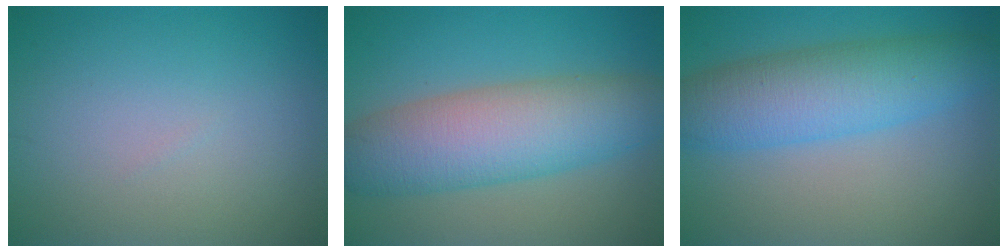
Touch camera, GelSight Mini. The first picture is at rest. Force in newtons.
{"total": 8.7, "press": 8.7, "slide": 0.5}
{"total": 7.2, "press": 7.2, "slide": 0.1}